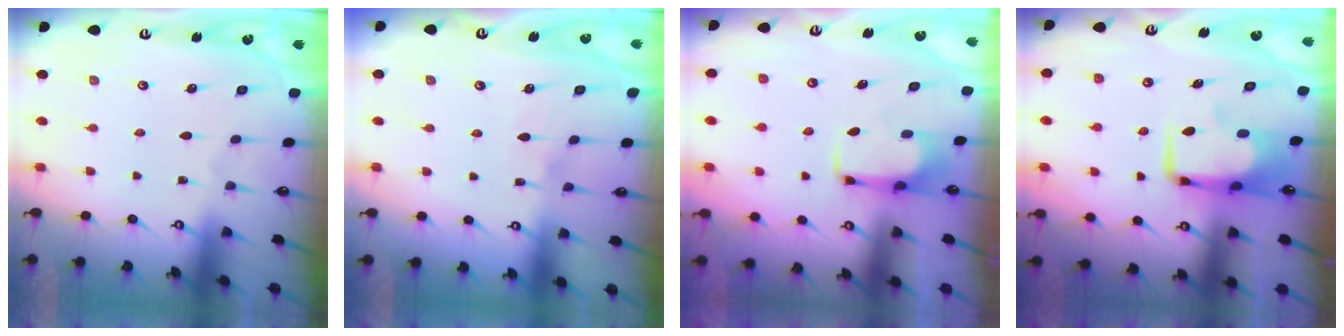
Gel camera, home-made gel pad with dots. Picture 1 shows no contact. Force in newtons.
{"total": 4.9, "press": 4.9, "slide": 0.6}
{"total": 2.0, "press": 2.0, "slide": 0.4}
{"total": 8.4, "press": 8.3, "slide": 1.2}